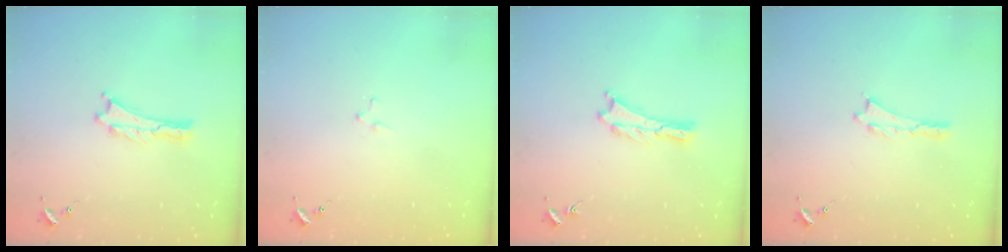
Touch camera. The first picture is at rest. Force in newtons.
{"total": 2.1, "press": 2.1, "slide": 0.2}
{"total": 0.0}
{"total": 0.0}